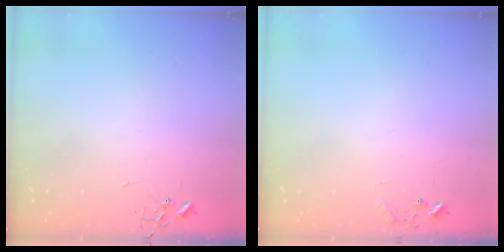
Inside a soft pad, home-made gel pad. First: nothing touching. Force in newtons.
{"total": 7.4, "press": 7.4, "slide": 0.6}